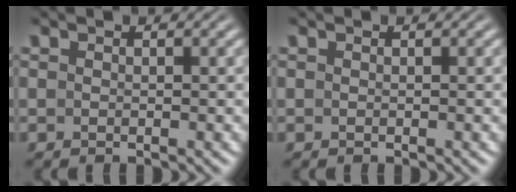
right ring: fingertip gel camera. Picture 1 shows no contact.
{"total": 0.0}